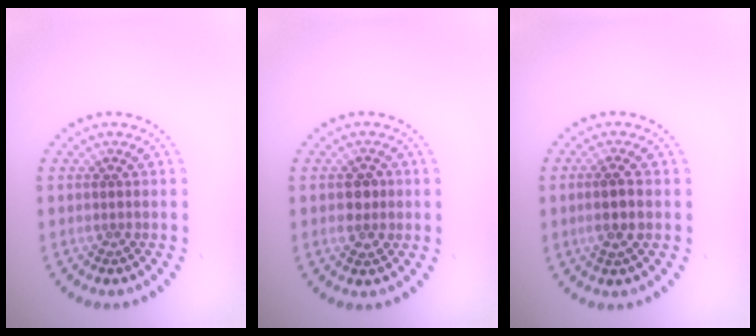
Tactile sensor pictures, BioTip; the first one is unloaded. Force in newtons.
{"total": 2.1, "press": 2.1, "slide": 0.2}
{"total": 2.3, "press": 2.1, "slide": 0.8}